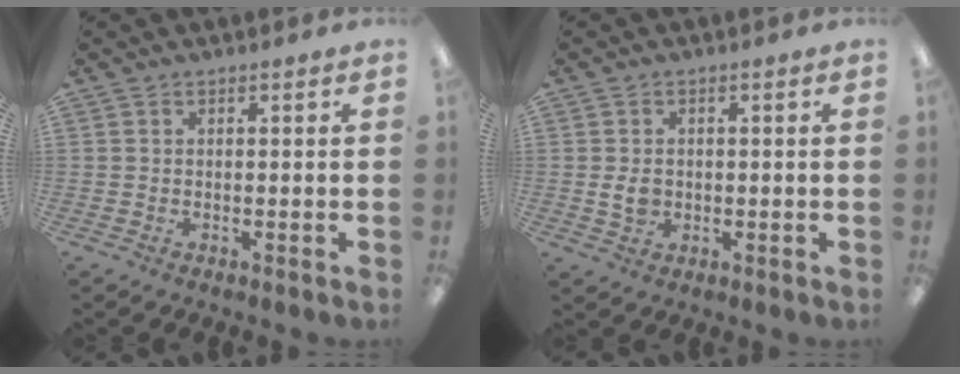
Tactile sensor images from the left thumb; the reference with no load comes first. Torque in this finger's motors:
{"motor_torque": [-0.34, 0.41, 0.43, -0.49, 0.03]}